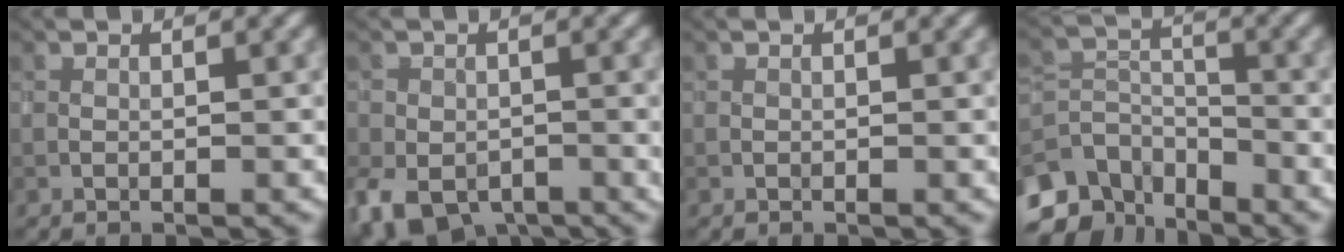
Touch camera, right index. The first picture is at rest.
{"total": 7.4, "force": [-3.5, 4.7, 4.4], "torque": [-0.078, -0.030, -0.047]}
{"total": 0.0}
{"total": 5.5, "force": [-3.9, 3.3, 2.1], "torque": [-0.034, -0.010, -0.083]}